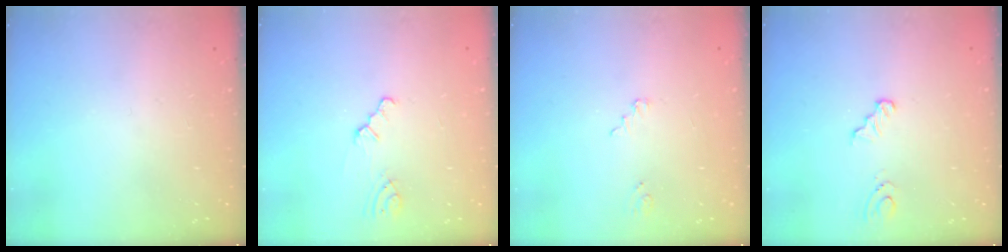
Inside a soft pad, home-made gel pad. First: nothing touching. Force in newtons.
{"total": 1.0, "press": 1.0, "slide": 0.2}
{"total": 2.2, "press": 2.2, "slide": 0.2}
{"total": 3.3, "press": 3.3, "slide": 0.3}